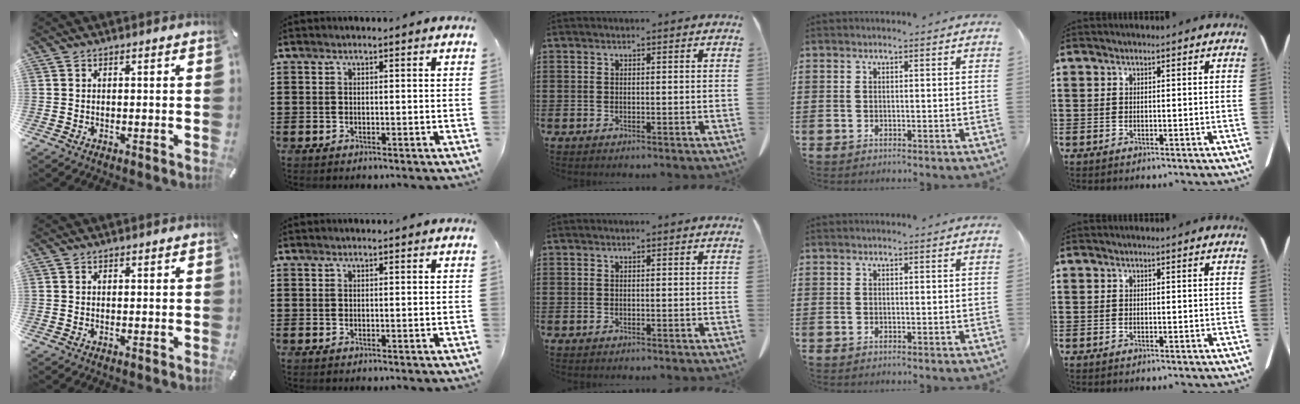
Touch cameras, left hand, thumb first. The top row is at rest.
{"thumb": {"total": 0.5, "force": [0.3, 0.4, 0.1], "torque": [0.000, 0.002, 0.006]}}